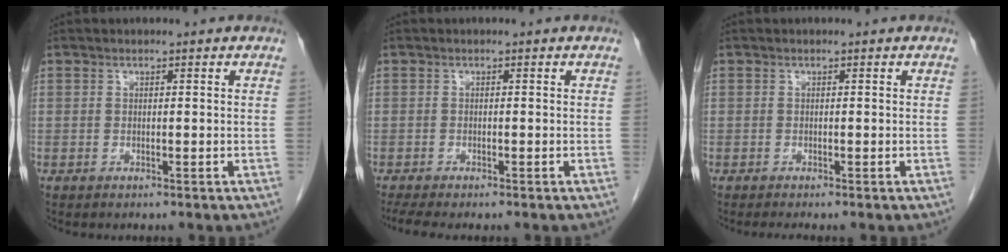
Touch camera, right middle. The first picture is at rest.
{"total": 3.6, "force": [-2.9, 0.4, 2.0], "torque": [-0.033, -0.009, -0.047]}
{"total": 1.0, "force": [-0.8, -0.3, 0.5], "torque": [-0.010, -0.002, -0.013]}